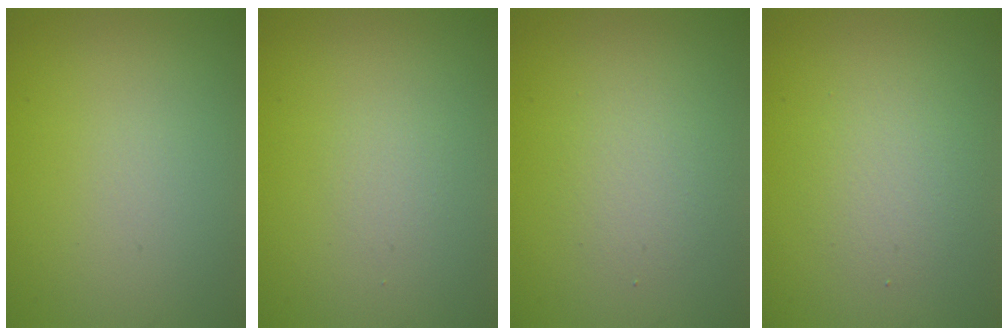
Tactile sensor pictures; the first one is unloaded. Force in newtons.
{"total": 0.7, "press": 0.7, "slide": 0.1}
{"total": 2.0, "press": 2.0, "slide": 0.1}
{"total": 2.4, "press": 2.4, "slide": 0.0}